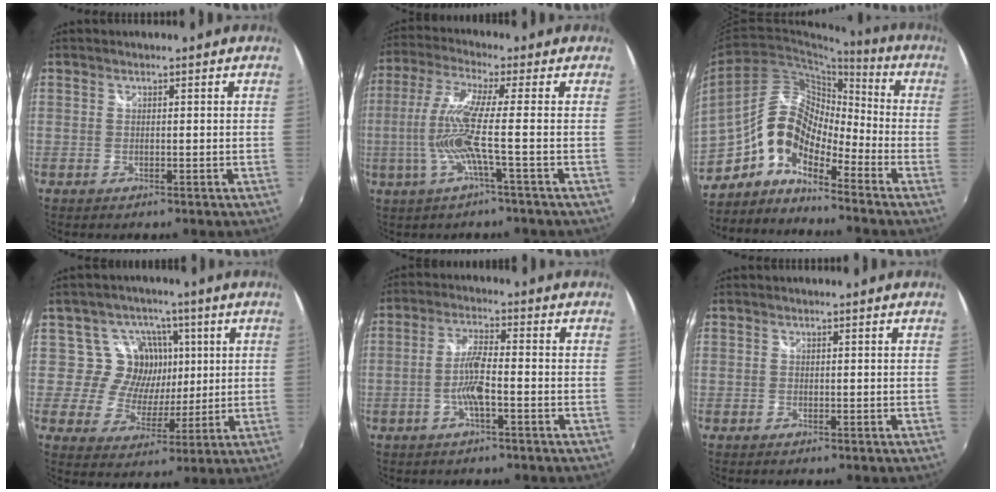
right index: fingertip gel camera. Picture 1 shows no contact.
{"total": 9.1, "force": [-2.2, -1.2, 8.8], "torque": [-0.181, -0.008, -0.037]}
{"total": 11.7, "force": [-7.4, 5.8, 7.0], "torque": [-0.122, 0.022, -0.156]}
{"total": 9.7, "force": [2.5, 9.2, 1.7], "torque": [-0.030, -0.004, 0.033]}
{"total": 5.7, "force": [-2.1, 0.7, 5.3], "torque": [-0.108, 0.002, -0.040]}
{"total": 0.0}